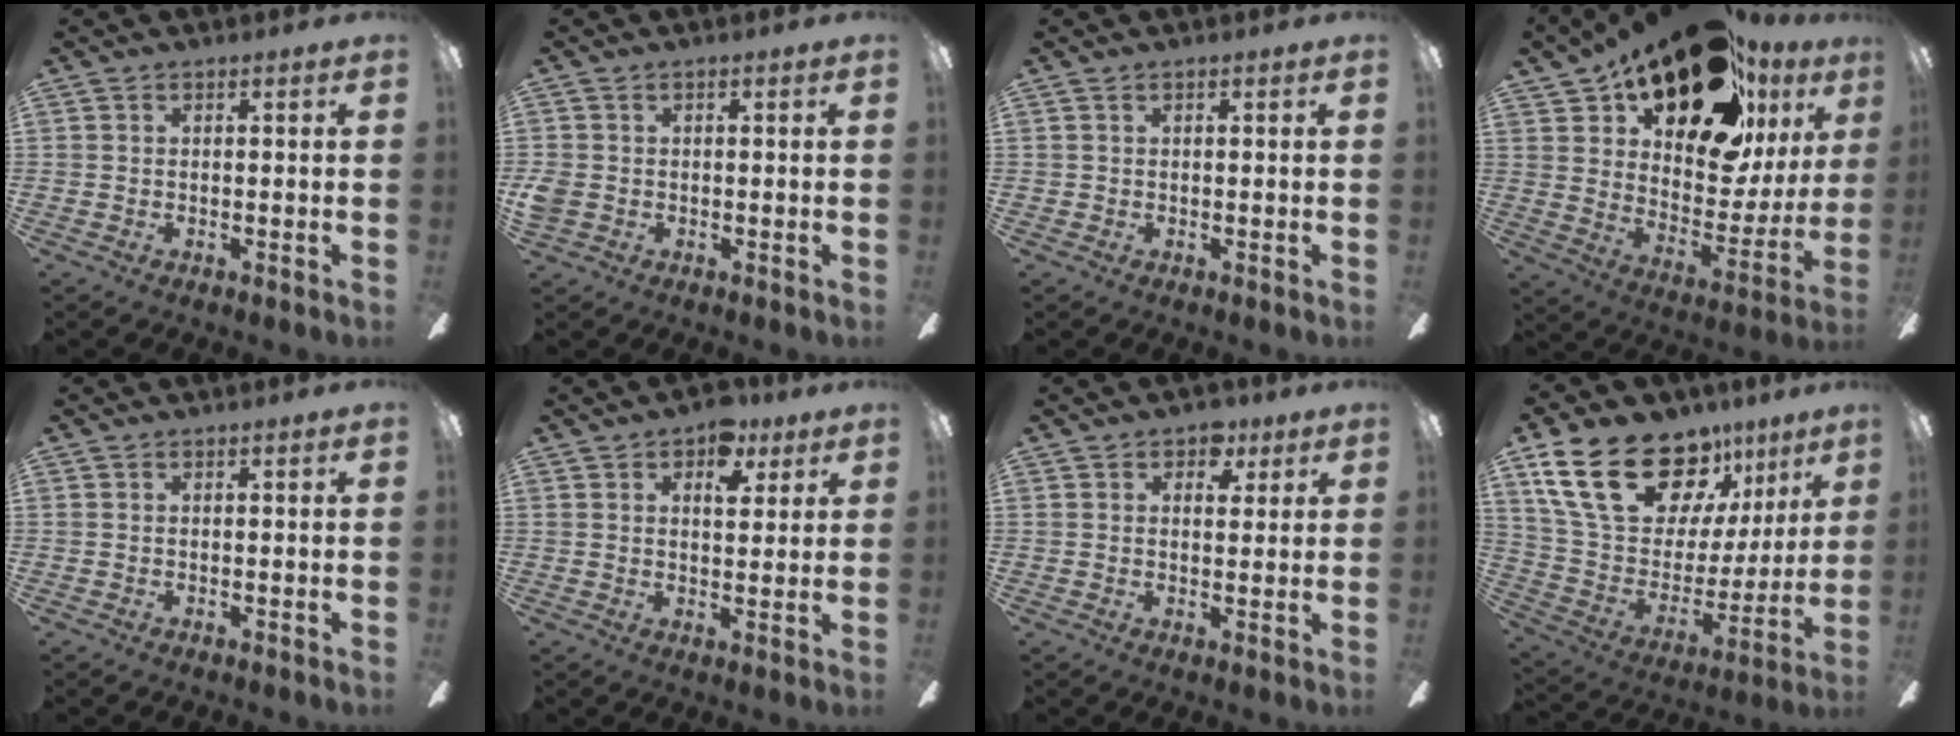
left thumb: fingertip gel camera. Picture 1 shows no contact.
{"total": 2.8, "force": [-0.4, 2.4, 1.5], "torque": [-0.031, 0.005, -0.008]}
{"total": 0.5, "force": [0.1, 0.4, 0.2], "torque": [-0.005, 0.003, 0.001]}
{"total": 25.5, "force": [18.0, 11.6, 13.9], "torque": [-0.206, -0.108, 0.313]}
{"total": 0.0}
{"total": 7.8, "force": [4.4, 4.5, 4.6], "torque": [-0.045, -0.011, 0.071]}
{"total": 5.3, "force": [3.2, 3.3, 2.6], "torque": [-0.020, -0.008, 0.052]}
{"total": 25.6, "force": [15.6, 14.3, 14.3], "torque": [-0.247, -0.087, 0.290]}